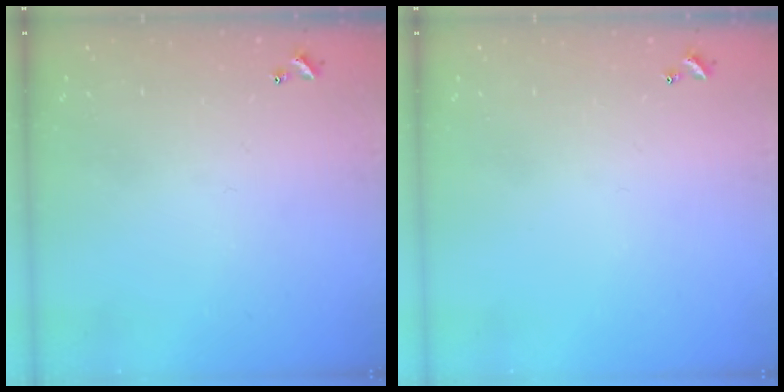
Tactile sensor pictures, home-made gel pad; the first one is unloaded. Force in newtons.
{"total": 0.0}